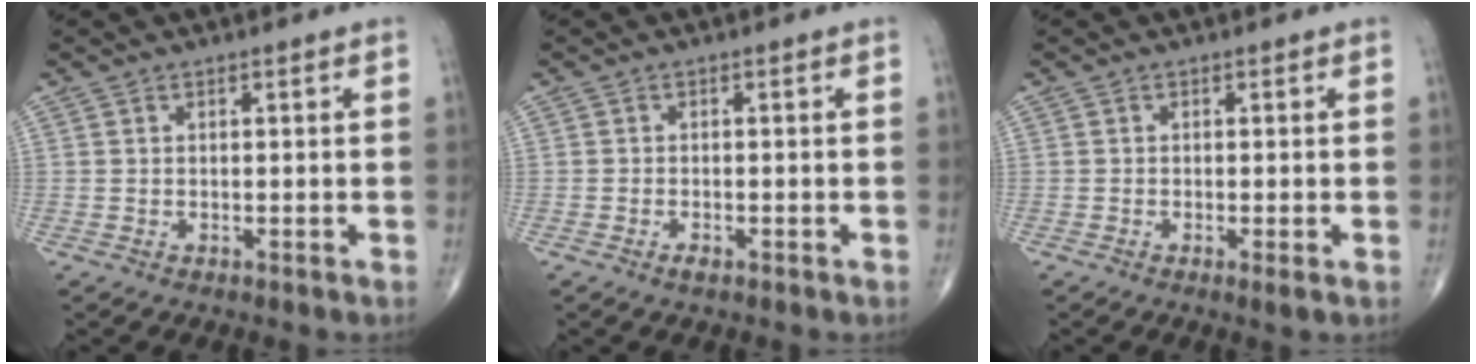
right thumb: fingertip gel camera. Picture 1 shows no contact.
{"total": 1.2, "force": [-0.7, 0.5, 0.8], "torque": [-0.015, 0.002, -0.013]}
{"total": 1.4, "force": [-0.5, 0.1, 1.3], "torque": [-0.028, -0.006, -0.011]}